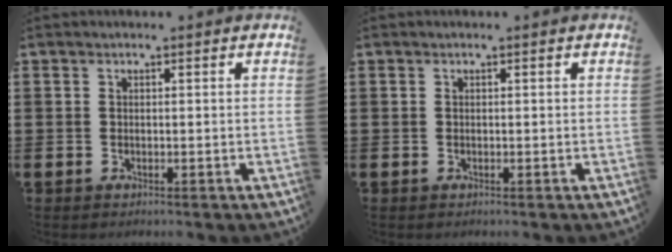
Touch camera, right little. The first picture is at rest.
{"total": 0.0}